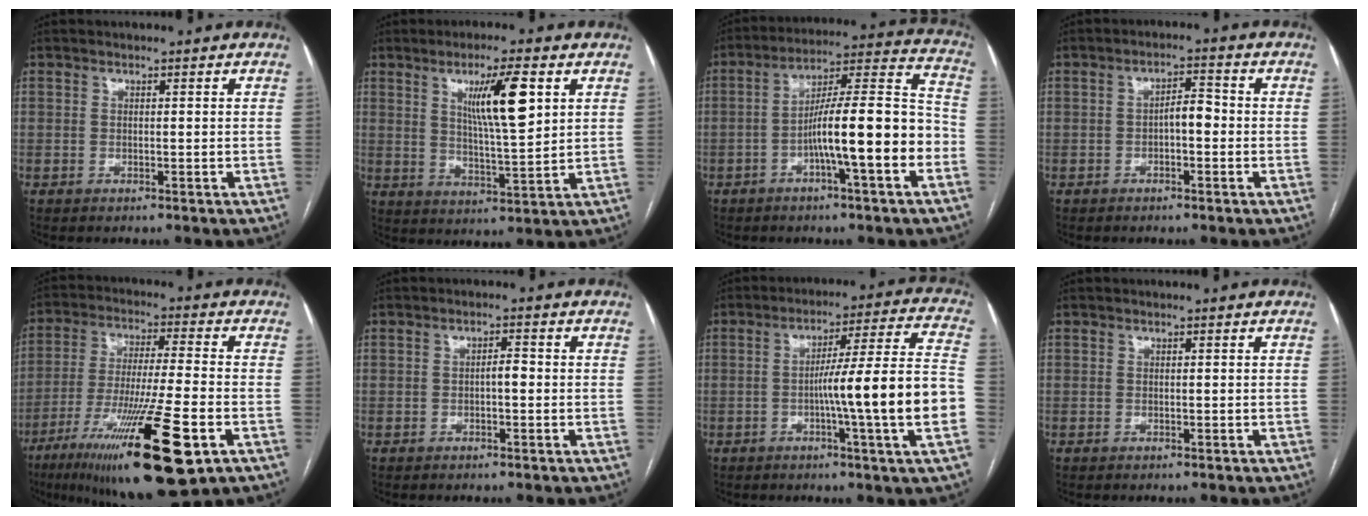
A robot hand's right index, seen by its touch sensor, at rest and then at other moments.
{"total": 9.9, "force": [3.7, 1.0, 9.1], "torque": [-0.155, -0.004, 0.064]}
{"total": 15.0, "force": [-4.7, 0.9, 14.2], "torque": [-0.223, 0.023, -0.075]}
{"total": 3.5, "force": [-0.7, 1.3, 3.1], "torque": [-0.046, 0.015, -0.011]}
{"total": 20.8, "force": [-10.2, 1.9, 18.1], "torque": [-0.300, -0.046, -0.169]}
{"total": 1.8, "force": [-0.3, 0.5, 1.7], "torque": [-0.025, 0.005, -0.007]}
{"total": 16.2, "force": [-3.5, -1.4, 15.7], "torque": [-0.237, 0.009, -0.060]}
{"total": 0.0}